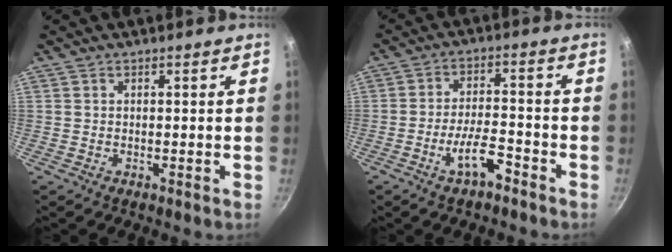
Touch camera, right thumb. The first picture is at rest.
{"total": 7.1, "force": [-4.2, 2.2, 5.3], "torque": [-0.087, 0.033, -0.074]}